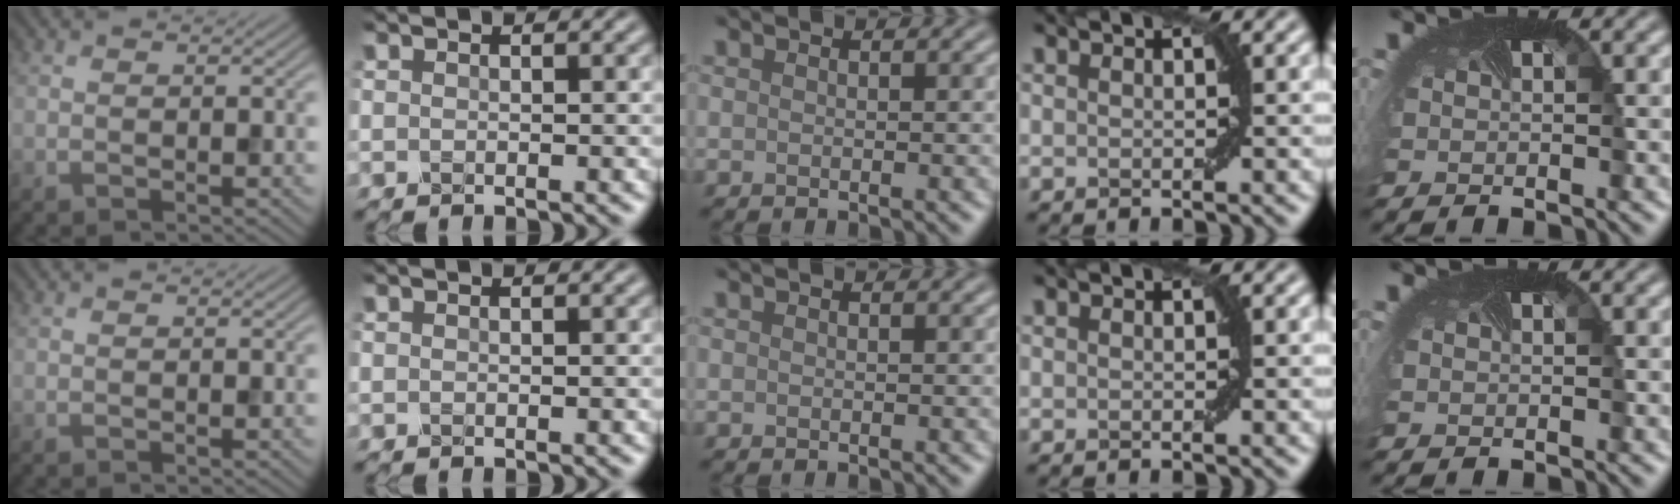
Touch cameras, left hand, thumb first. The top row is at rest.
{}